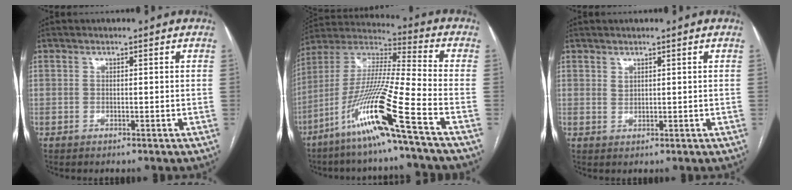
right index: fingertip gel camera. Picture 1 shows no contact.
{"total": 16.9, "force": [-9.2, -1.9, 14.0], "torque": [-0.293, -0.023, -0.176]}
{"total": 0.8, "force": [0.6, 0.4, 0.3], "torque": [-0.004, -0.004, 0.013]}